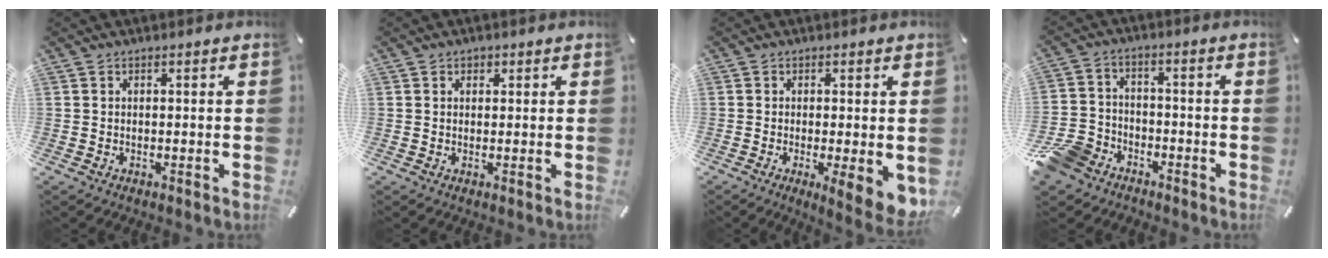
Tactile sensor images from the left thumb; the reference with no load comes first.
{"total": 0.9, "force": [0.4, 0.9, 0.1], "torque": [0.006, 0.003, 0.004]}
{"total": 7.1, "force": [-1.5, 1.5, 6.8], "torque": [-0.089, -0.013, -0.015]}
{"total": 9.7, "force": [-6.7, 6.6, 2.6], "torque": [-0.060, 0.049, -0.128]}